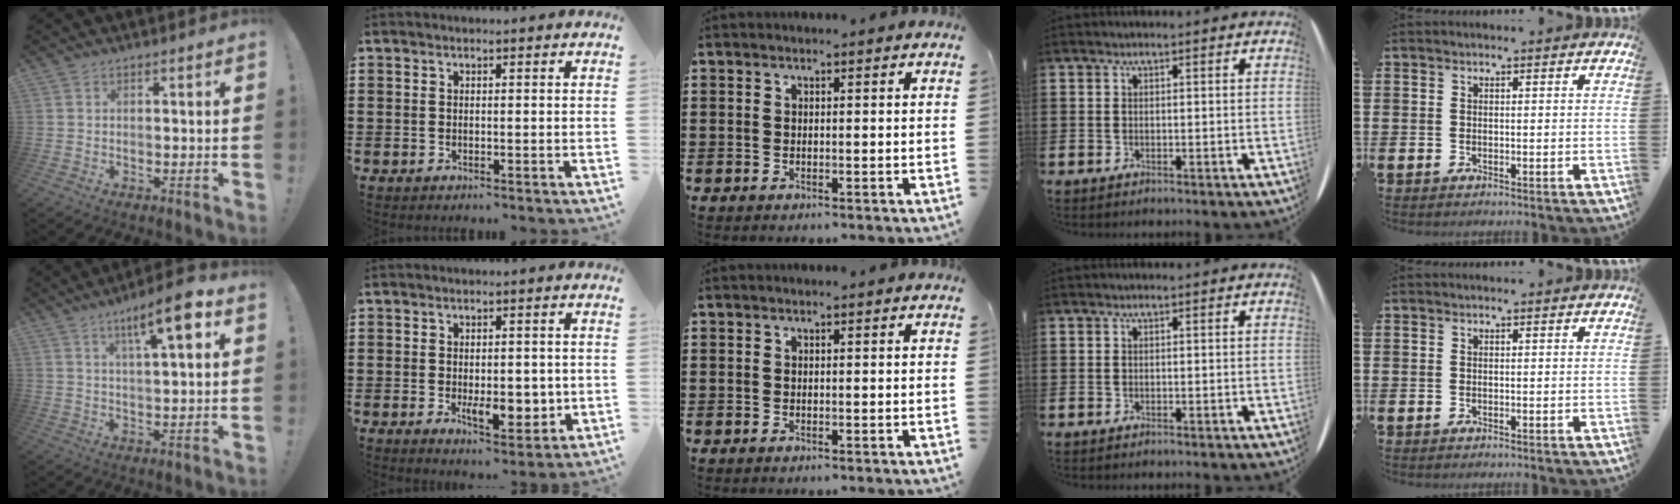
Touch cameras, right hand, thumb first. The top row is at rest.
{"thumb": {"total": 10.1, "force": [4.7, 2.1, 8.7], "torque": [-0.128, -0.021, 0.070]}, "index": {"total": 6.3, "force": [-0.9, 3.0, 5.5], "torque": [-0.078, -0.006, -0.019]}}